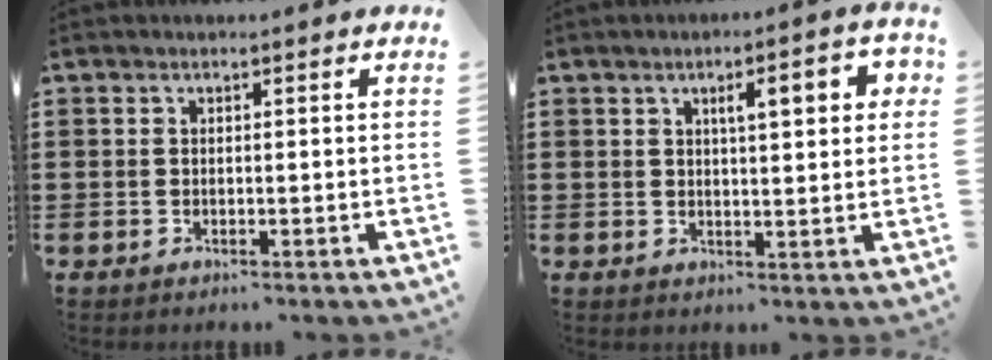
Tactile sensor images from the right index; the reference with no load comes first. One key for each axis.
{"total": 5.2, "fx": 1.7, "fy": 1.3, "fz": 4.7, "tx": -0.071, "ty": -0.003, "tz": 0.019}